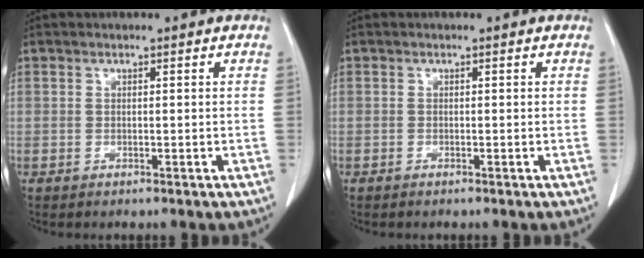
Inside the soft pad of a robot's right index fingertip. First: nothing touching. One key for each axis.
{"total": 0.0}